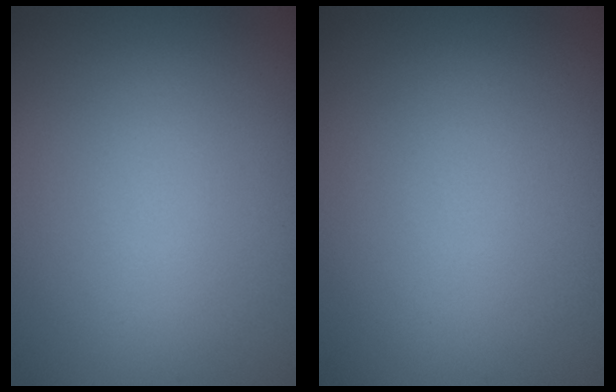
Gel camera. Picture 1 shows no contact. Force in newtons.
{"total": 0.0}